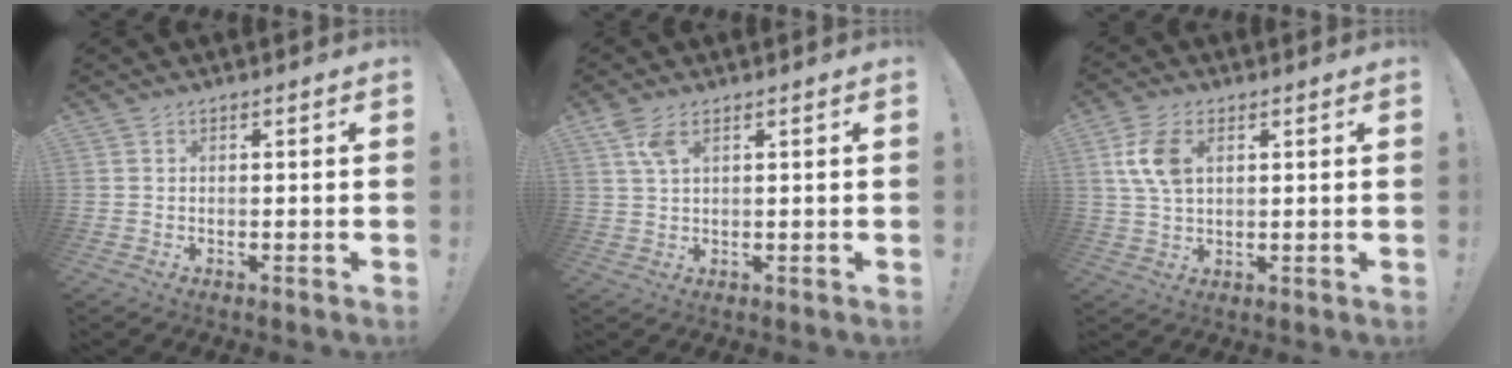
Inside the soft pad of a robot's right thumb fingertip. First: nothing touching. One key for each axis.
{"total": 4.6, "fx": 2.3, "fy": 1.9, "fz": 3.5, "tx": -0.069, "ty": -0.001, "tz": 0.042}
{"total": 8.8, "fx": 2.7, "fy": 5.2, "fz": 6.6, "tx": -0.135, "ty": 0.000, "tz": 0.049}